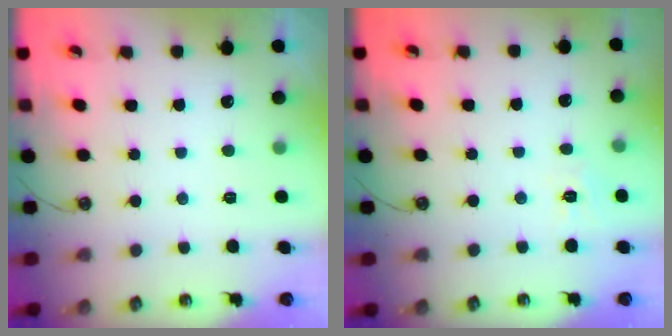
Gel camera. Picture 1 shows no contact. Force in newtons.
{"total": 3.0, "press": 3.0, "slide": 0.1}